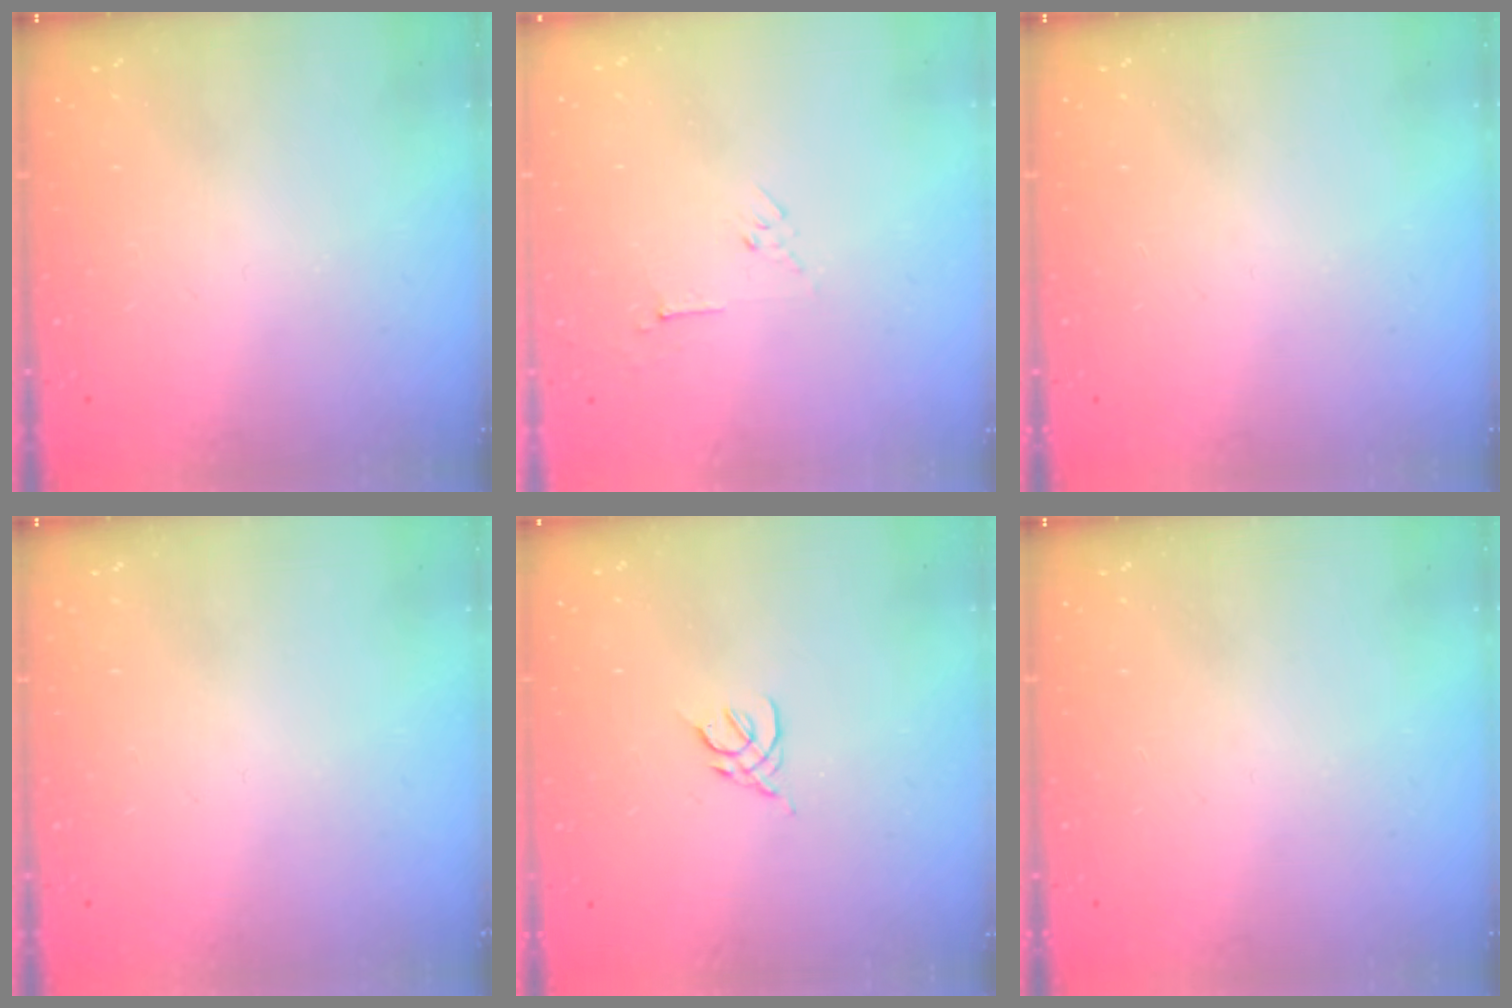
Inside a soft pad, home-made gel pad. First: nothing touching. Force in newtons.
{"total": 3.0, "press": 3.0, "slide": 0.7}
{"total": 0.0}
{"total": 0.0}
{"total": 2.4, "press": 2.3, "slide": 0.6}
{"total": 0.0}